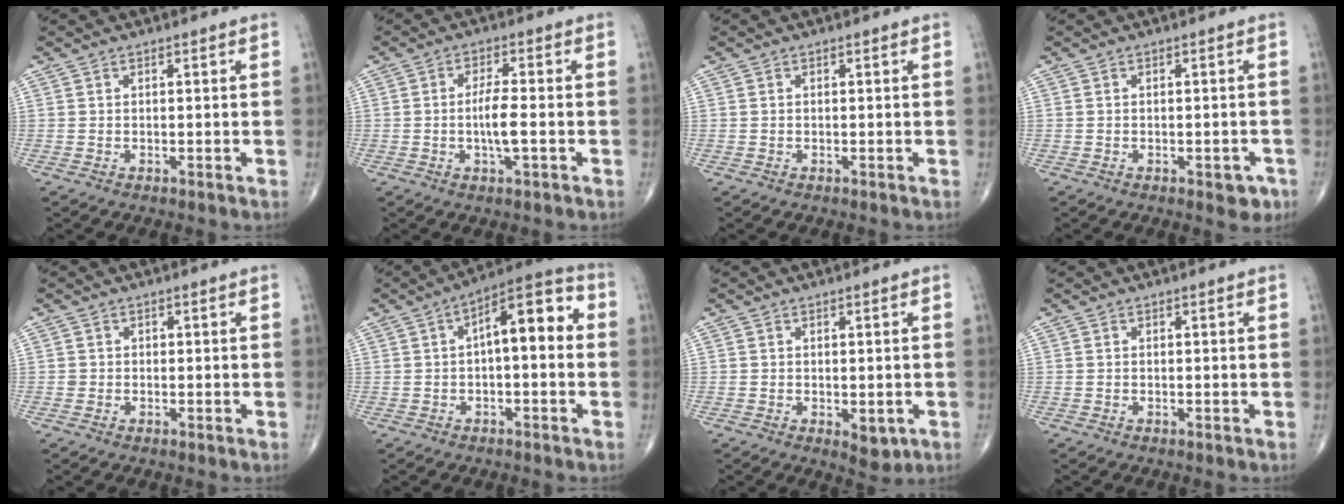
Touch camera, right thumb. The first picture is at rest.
{"total": 5.1, "force": [-0.9, 1.2, 4.9], "torque": [-0.098, 0.006, -0.018]}
{"total": 0.0}
{"total": 3.2, "force": [-1.6, 1.7, 2.2], "torque": [-0.010, 0.005, -0.017]}
{"total": 0.8, "force": [-0.1, 0.8, 0.0], "torque": [0.008, 0.007, -0.003]}
{"total": 11.4, "force": [1.0, 4.8, 10.2], "torque": [-0.128, 0.041, 0.006]}
{"total": 3.5, "force": [-0.9, 1.9, 2.9], "torque": [-0.025, -0.006, -0.004]}
{"total": 0.0}